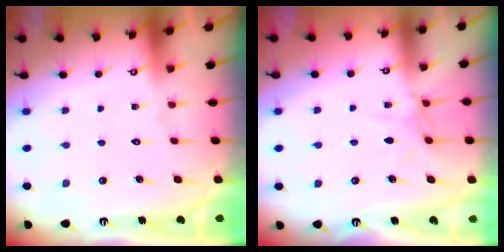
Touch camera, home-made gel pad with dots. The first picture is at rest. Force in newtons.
{"total": 5.7, "press": 5.7, "slide": 0.5}